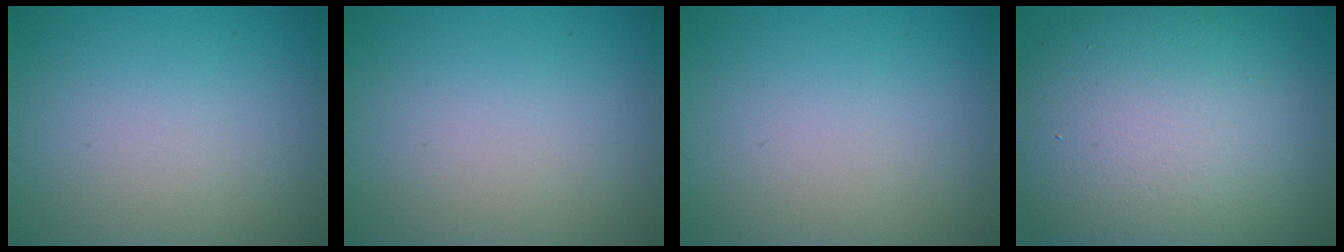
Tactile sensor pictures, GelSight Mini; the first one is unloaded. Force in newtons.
{"total": 0.0}
{"total": 0.0}
{"total": 14.6, "press": 14.5, "slide": 0.5}